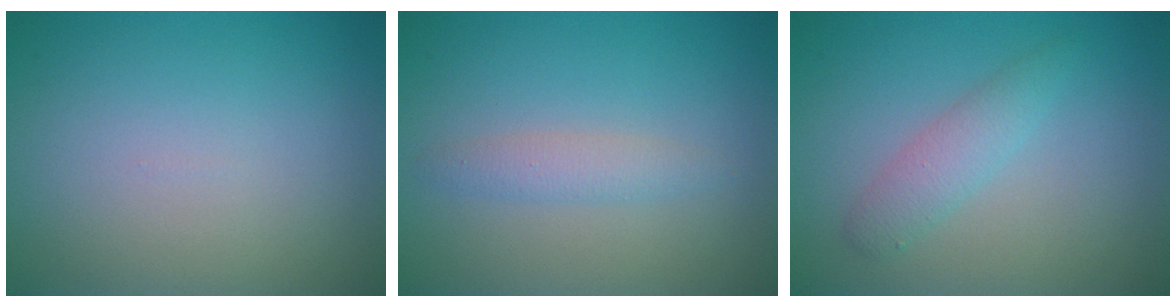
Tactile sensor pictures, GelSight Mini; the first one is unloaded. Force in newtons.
{"total": 1.6, "press": 1.6, "slide": 0.0}
{"total": 2.2, "press": 2.2, "slide": 0.1}